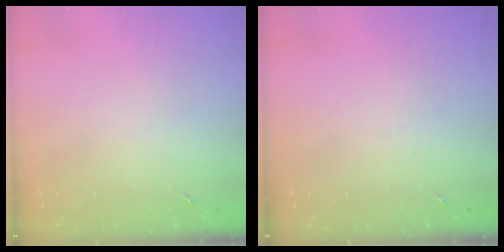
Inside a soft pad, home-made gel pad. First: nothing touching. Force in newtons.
{"total": 0.0}